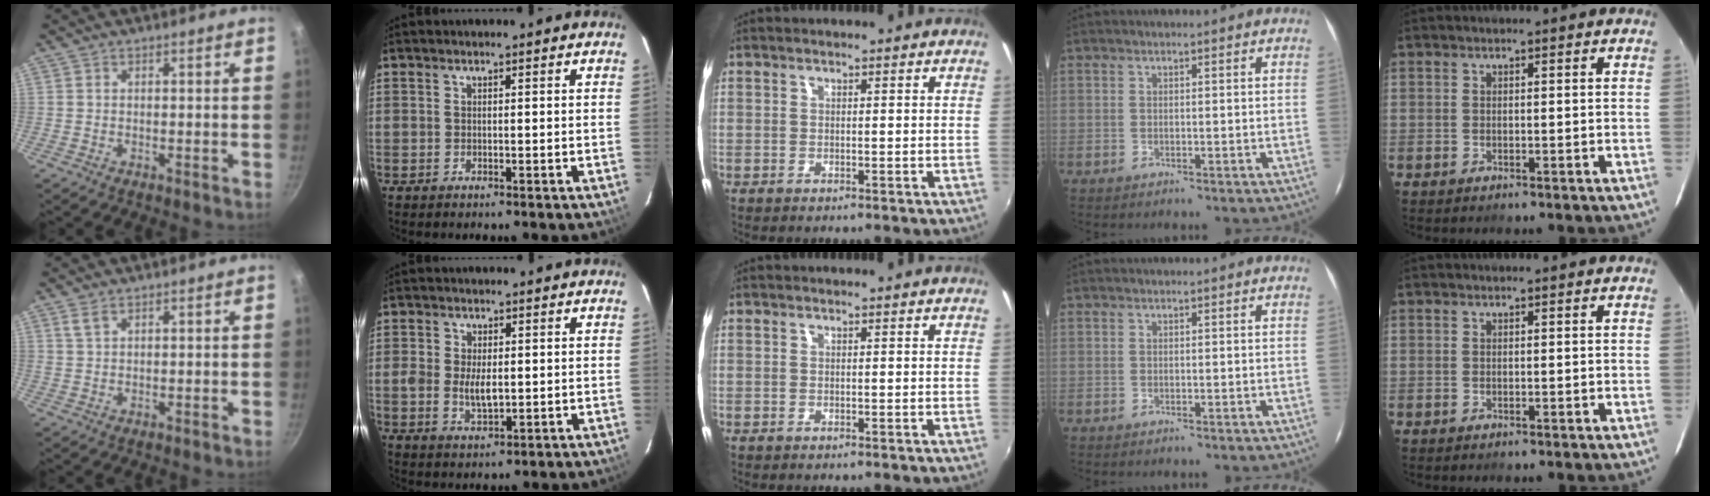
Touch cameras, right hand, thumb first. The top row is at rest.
{"thumb": {"total": 2.2, "force": [1.4, 1.0, 1.4], "torque": [-0.026, -0.003, 0.030]}, "index": {"total": 5.0, "force": [-0.3, 2.8, 4.2], "torque": [-0.081, -0.004, -0.006]}}